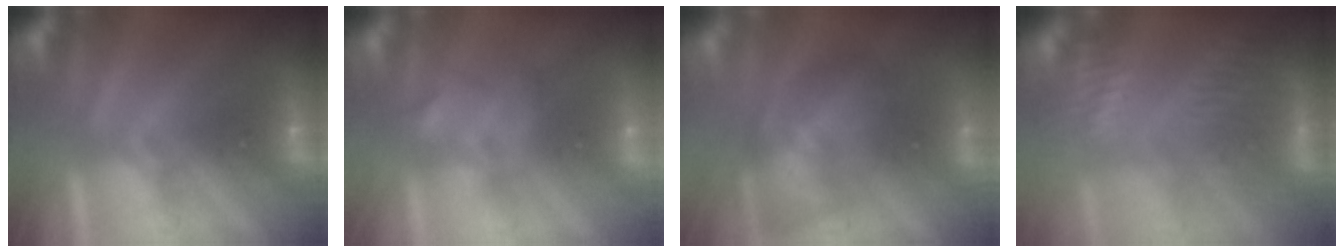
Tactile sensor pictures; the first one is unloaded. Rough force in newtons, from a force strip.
{"total": 2.2}
{"total": 6.4}
{"total": 4.6}